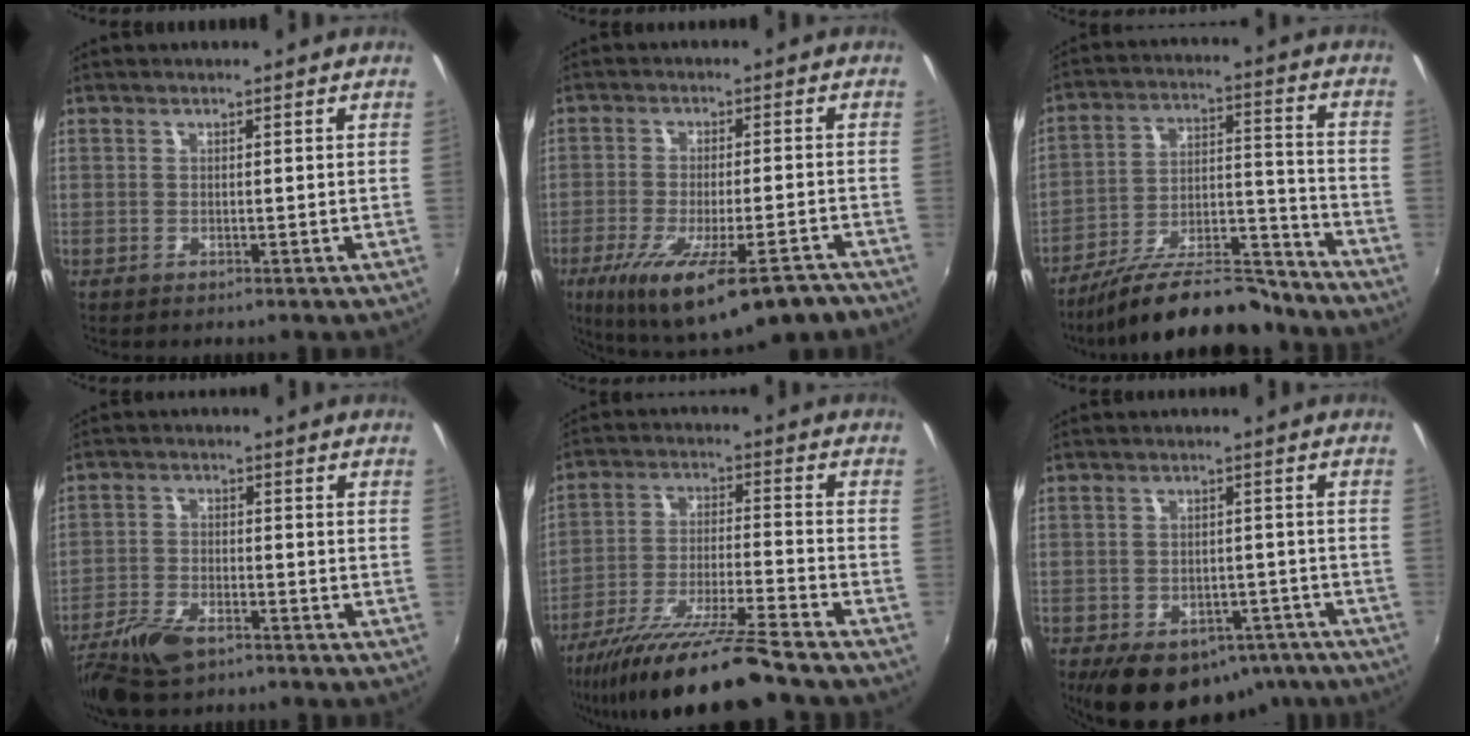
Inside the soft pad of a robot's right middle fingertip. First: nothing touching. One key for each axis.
{"total": 18.5, "fx": -12.0, "fy": 4.4, "fz": 13.4, "tx": -0.238, "ty": -0.062, "tz": -0.175}
{"total": 20.4, "fx": -17.2, "fy": 5.1, "fz": 9.6, "tx": -0.166, "ty": 0.002, "tz": -0.254}
{"total": 8.7, "fx": -6.1, "fy": 3.8, "fz": 4.9, "tx": -0.123, "ty": -0.015, "tz": -0.120}
{"total": 16.9, "fx": -14.1, "fy": -0.1, "fz": 9.4, "tx": -0.188, "ty": -0.032, "tz": -0.244}
{"total": 16.0, "fx": -10.5, "fy": 9.4, "fz": 7.6, "tx": -0.149, "ty": 0.006, "tz": -0.120}